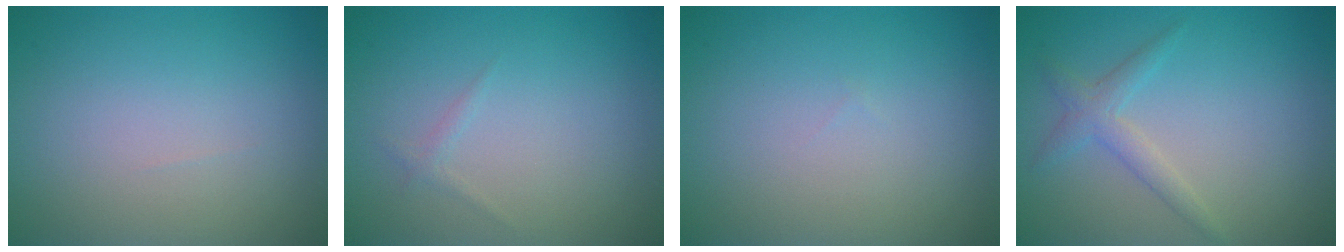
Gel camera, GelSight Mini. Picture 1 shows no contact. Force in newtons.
{"total": 0.6, "press": 0.6, "slide": 0.1}
{"total": 0.0}
{"total": 2.0, "press": 2.0, "slide": 0.1}